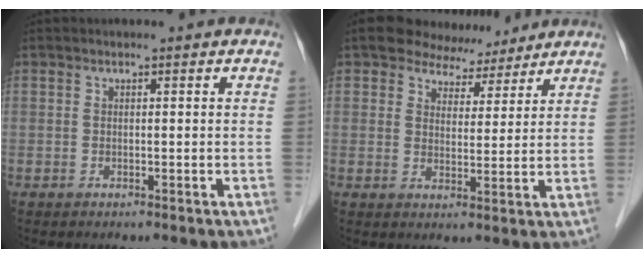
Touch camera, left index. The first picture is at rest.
{"total": 6.4, "force": [5.4, 3.4, 0.7], "torque": [-0.006, 0.006, 0.079]}